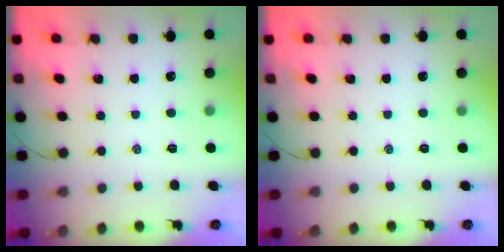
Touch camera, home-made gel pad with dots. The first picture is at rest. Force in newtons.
{"total": 0.0}